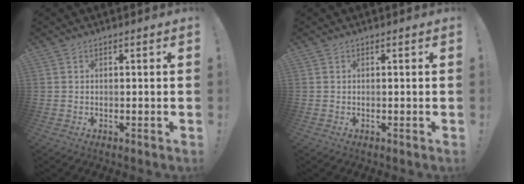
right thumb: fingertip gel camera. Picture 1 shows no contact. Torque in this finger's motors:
{"motor_torque": [-0.07, 0.21, 0.22, 0.08, -0.06]}